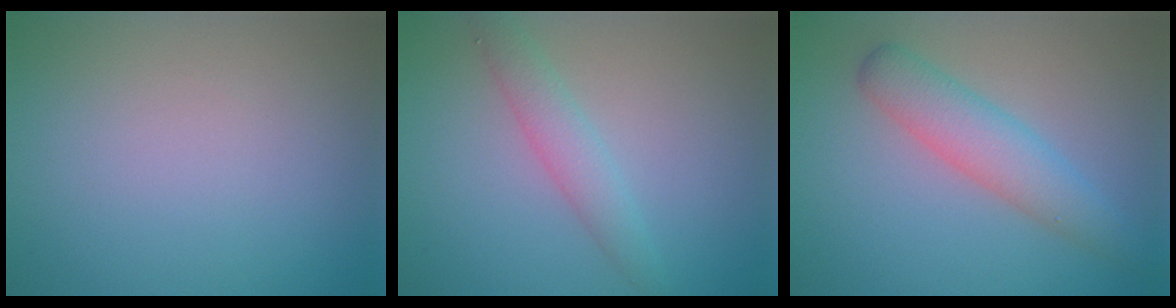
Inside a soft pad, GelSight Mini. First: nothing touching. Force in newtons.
{"total": 2.7, "press": 2.6, "slide": 0.1}
{"total": 4.1, "press": 4.1, "slide": 0.2}